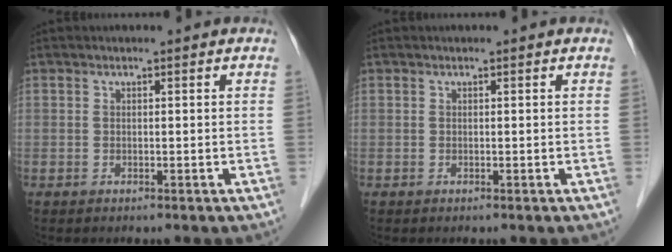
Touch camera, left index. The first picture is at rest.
{"total": 0.0}